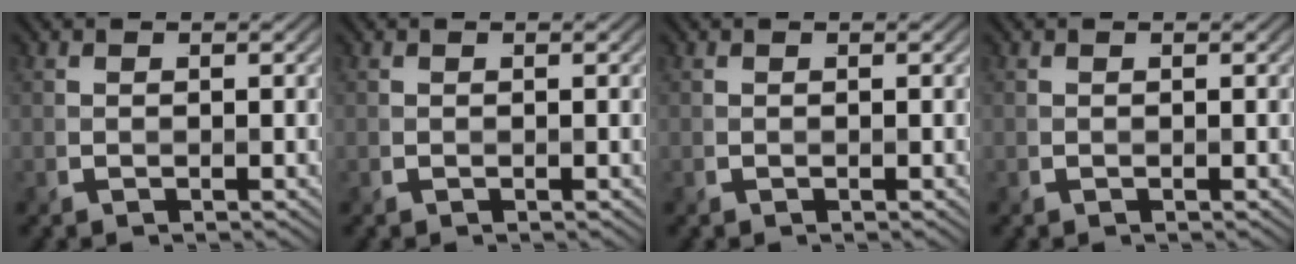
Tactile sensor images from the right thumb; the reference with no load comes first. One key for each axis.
{"total": 0.0}
{"total": 0.0}
{"total": 0.0}